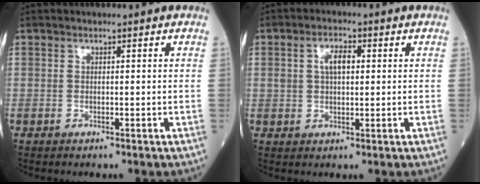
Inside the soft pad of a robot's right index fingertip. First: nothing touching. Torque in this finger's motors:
{"motor_torque": [-0.02, -0.09, 0.10, 0.02]}